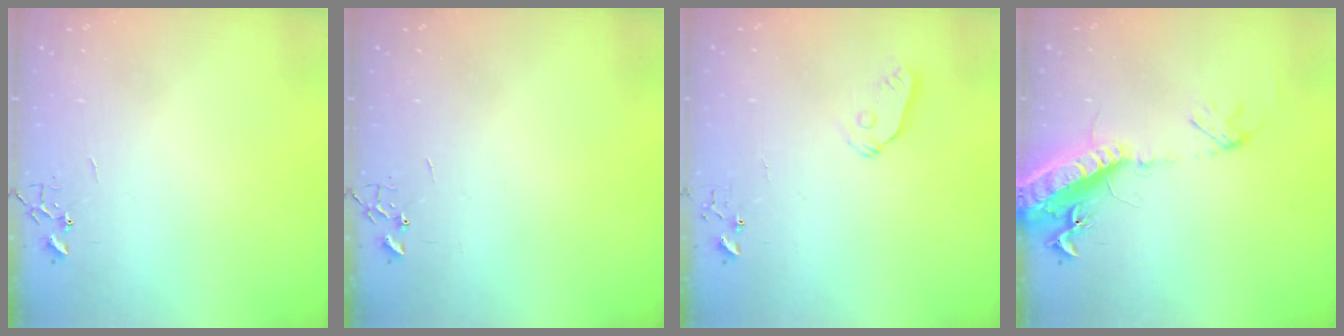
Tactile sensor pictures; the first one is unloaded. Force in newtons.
{"total": 0.0}
{"total": 6.5, "press": 6.5, "slide": 0.2}
{"total": 17.8, "press": 17.3, "slide": 4.1}